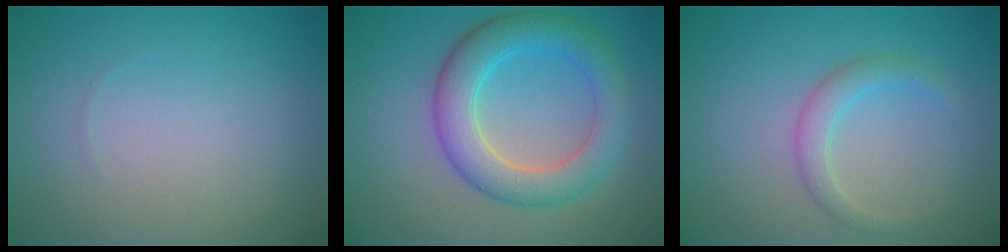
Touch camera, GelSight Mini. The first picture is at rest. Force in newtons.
{"total": 5.9, "press": 5.9, "slide": 0.1}
{"total": 2.0, "press": 2.0, "slide": 0.2}